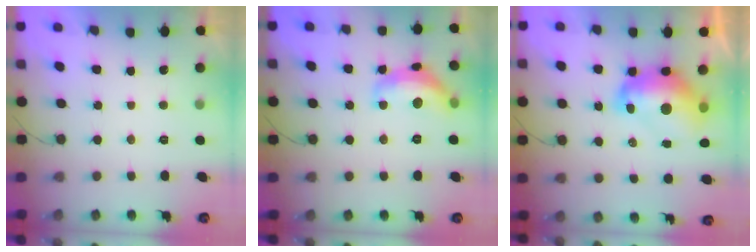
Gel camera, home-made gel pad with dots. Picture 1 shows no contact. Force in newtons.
{"total": 14.0, "press": 14.0, "slide": 0.8}
{"total": 14.1, "press": 14.0, "slide": 1.4}